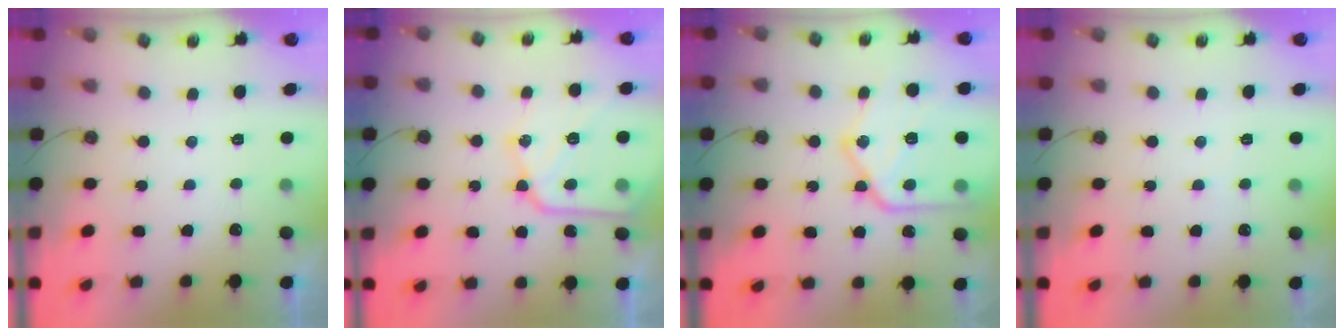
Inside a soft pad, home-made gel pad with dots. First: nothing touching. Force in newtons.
{"total": 16.4, "press": 16.3, "slide": 1.9}
{"total": 21.3, "press": 21.2, "slide": 1.8}
{"total": 2.7, "press": 2.7, "slide": 0.4}